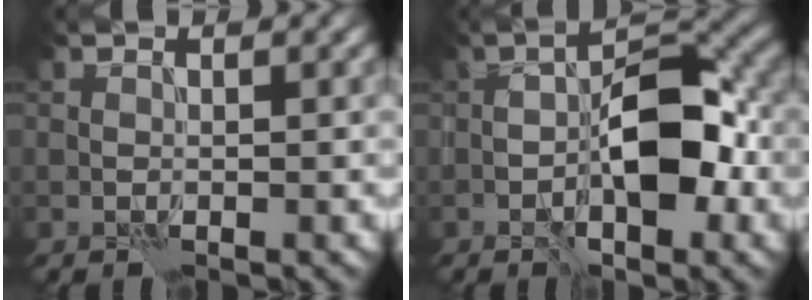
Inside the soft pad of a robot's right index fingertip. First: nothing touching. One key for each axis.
{"total": 5.8, "fx": -0.9, "fy": 2.2, "fz": 5.3, "tx": -0.096, "ty": 0.009, "tz": -0.026}